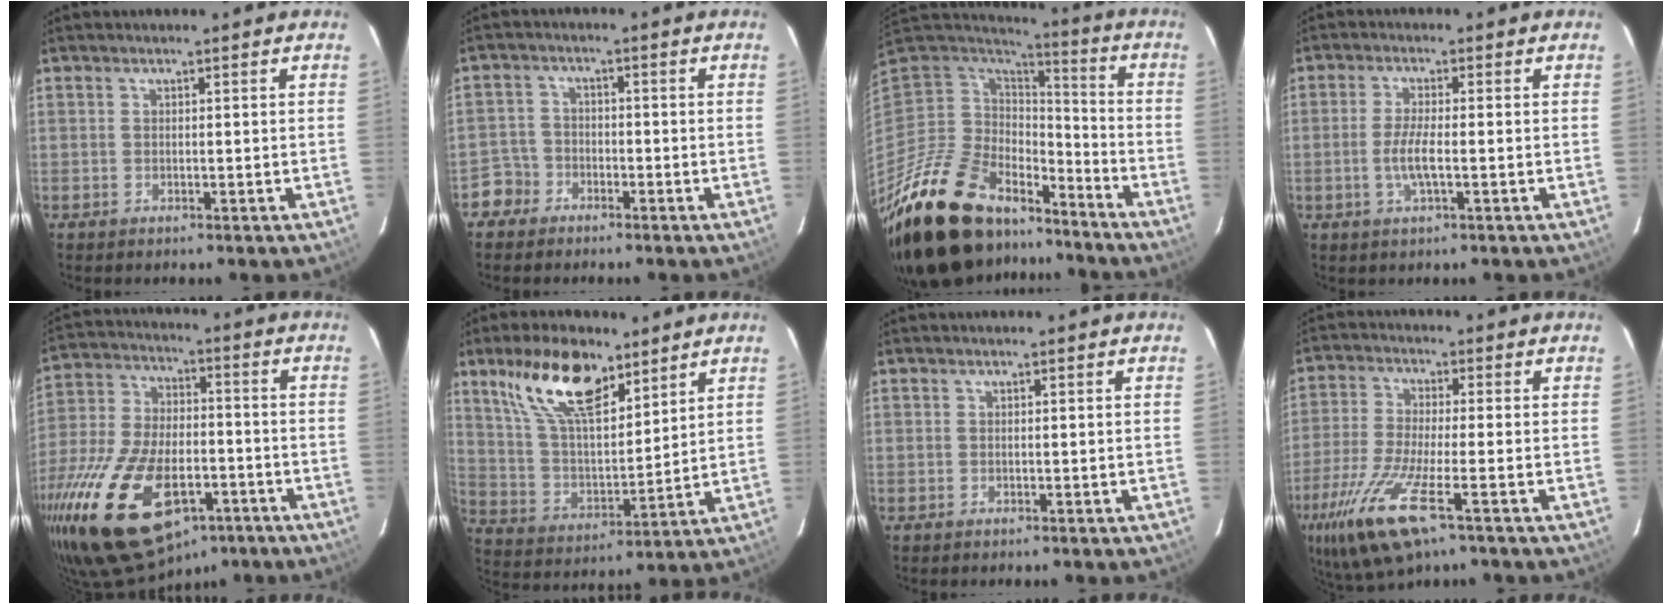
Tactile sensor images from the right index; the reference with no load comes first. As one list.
[{"total": 4.1, "force": [-2.7, 3.0, -0.9], "torque": [0.018, 0.019, -0.055]}, {"total": 27.9, "force": [-20.6, 13.6, 13.0], "torque": [-0.273, -0.008, -0.329]}, {"total": 4.4, "force": [-1.2, 0.5, 4.2], "torque": [-0.084, -0.007, -0.022]}, {"total": 28.3, "force": [-14.9, 14.7, 19.0], "torque": [-0.406, -0.037, -0.241]}, {"total": 16.1, "force": [10.4, 6.9, 10.2], "torque": [-0.190, 0.012, 0.199]}, {"total": 0.0}, {"total": 15.3, "force": [-8.5, 3.0, 12.3], "torque": [-0.266, -0.050, -0.162]}]